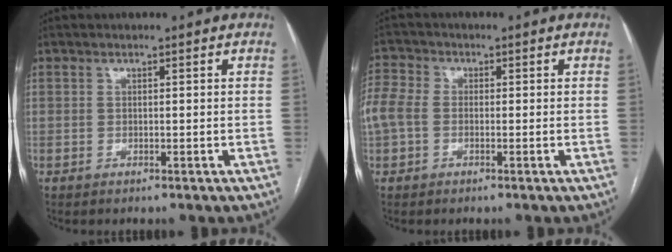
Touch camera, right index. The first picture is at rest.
{"total": 11.5, "force": [0.3, 9.5, 6.5], "torque": [-0.204, 0.039, 0.007]}